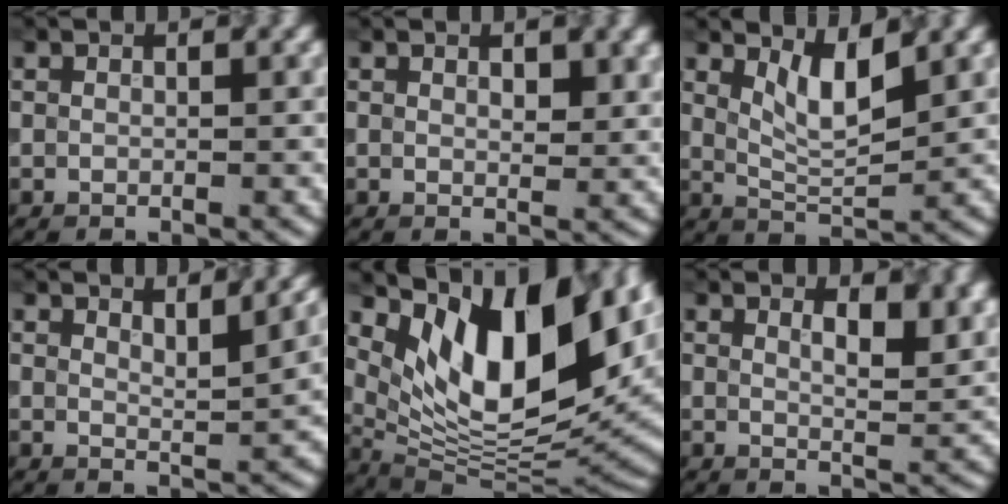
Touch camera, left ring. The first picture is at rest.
{"total": 2.0, "force": [1.0, 0.8, 1.6], "torque": [-0.018, -0.004, 0.019]}
{"total": 3.8, "force": [2.0, 1.1, 3.0], "torque": [-0.060, -0.007, 0.040]}
{"total": 4.5, "force": [2.1, 1.2, 3.8], "torque": [-0.042, 0.010, 0.028]}
{"total": 16.1, "force": [5.9, 7.5, 13.0], "torque": [-0.200, -0.002, 0.106]}
{"total": 4.9, "force": [2.5, 1.9, 3.8], "torque": [-0.043, 0.001, 0.035]}